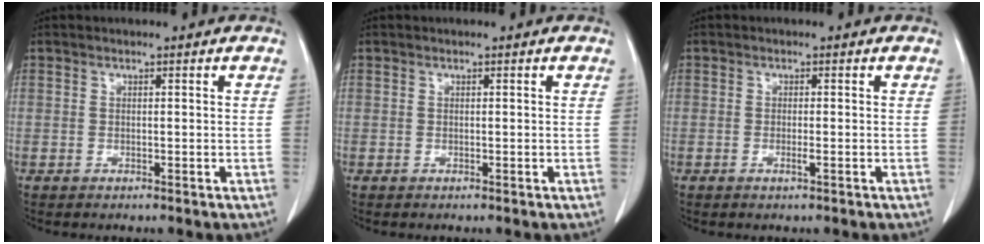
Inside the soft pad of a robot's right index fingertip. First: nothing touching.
{"total": 0.0}
{"total": 1.1, "force": [-0.4, 0.0, 1.0], "torque": [-0.020, -0.002, -0.006]}